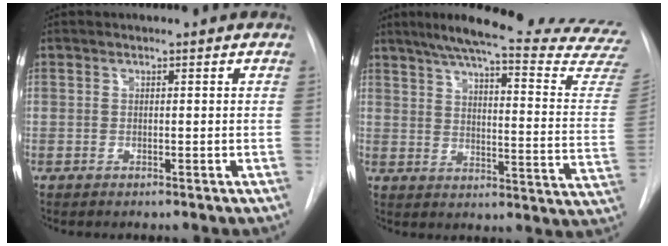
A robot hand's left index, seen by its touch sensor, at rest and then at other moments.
{"total": 29.1, "force": [26.3, 1.3, 12.2], "torque": [-0.165, -0.120, 0.304]}